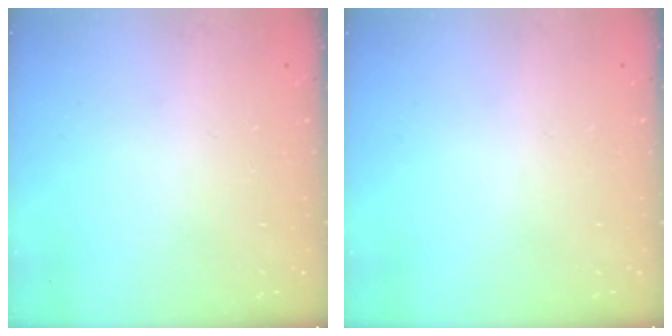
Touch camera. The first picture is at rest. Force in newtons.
{"total": 0.0}